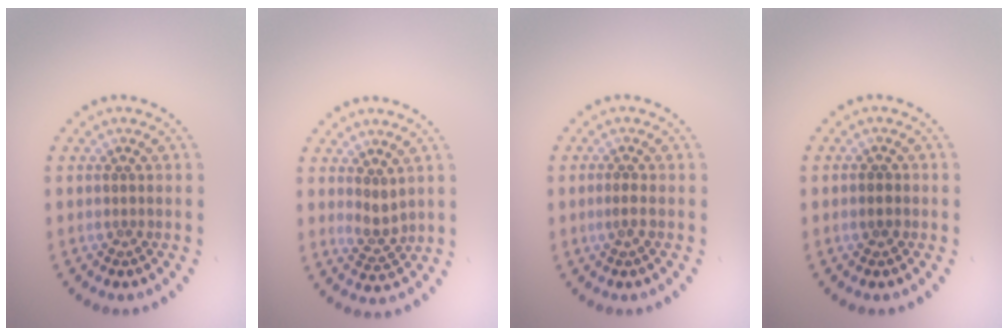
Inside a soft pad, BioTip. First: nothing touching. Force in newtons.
{"total": 1.8, "press": 1.6, "slide": 0.8}
{"total": 0.9, "press": 0.8, "slide": 0.4}
{"total": 1.1, "press": 1.1, "slide": 0.2}